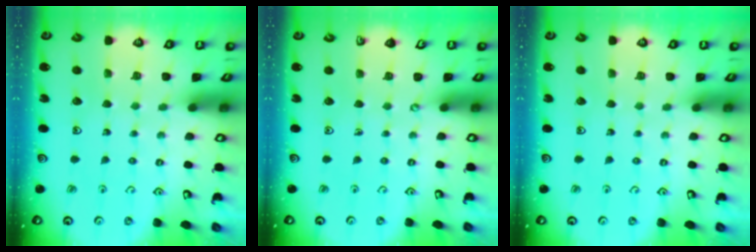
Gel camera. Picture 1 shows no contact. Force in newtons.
{"total": 0.0}
{"total": 0.0}